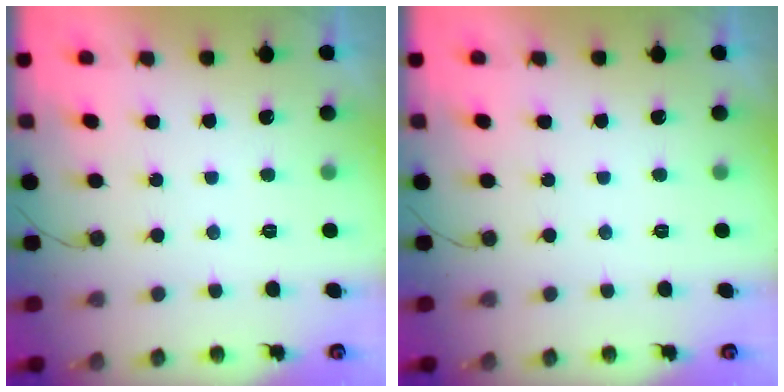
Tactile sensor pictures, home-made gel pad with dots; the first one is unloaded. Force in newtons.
{"total": 0.0}